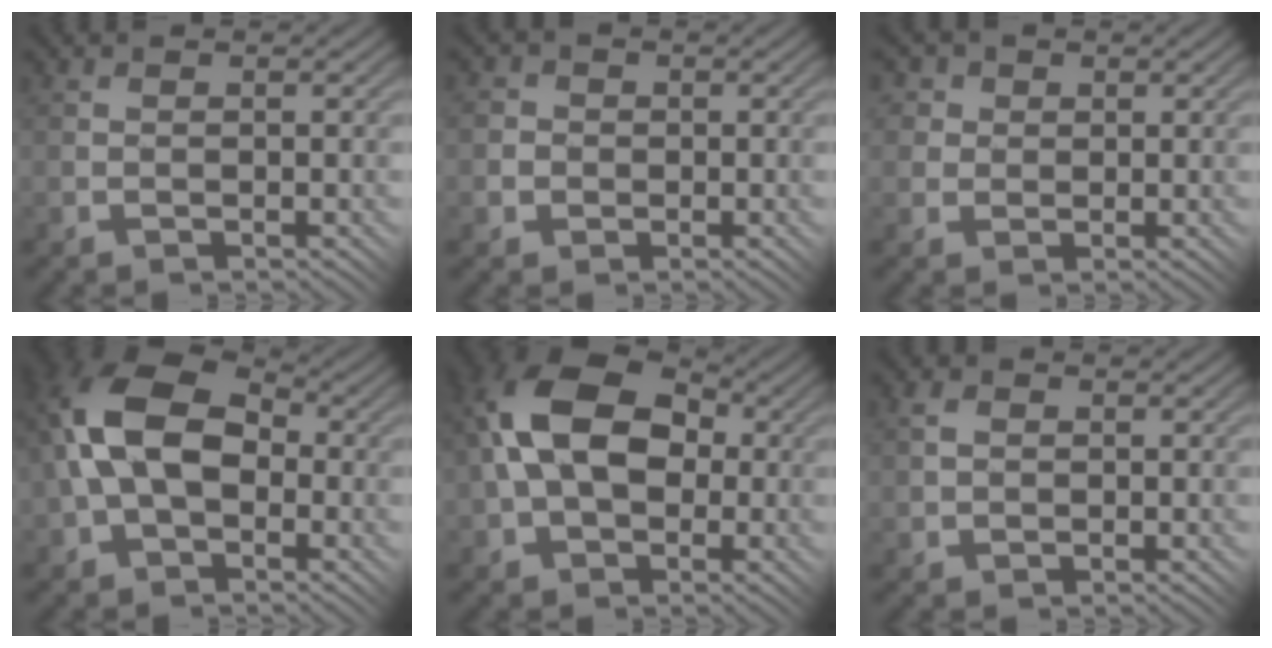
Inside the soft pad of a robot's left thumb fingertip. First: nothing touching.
{"total": 4.4, "force": [-0.1, 4.4, 0.5], "torque": [-0.016, 0.017, -0.032]}
{"total": 5.4, "force": [2.5, 4.5, 1.3], "torque": [-0.049, 0.019, 0.035]}
{"total": 12.3, "force": [0.0, 8.1, 9.2], "torque": [-0.191, 0.014, -0.013]}
{"total": 13.6, "force": [1.4, 9.2, 9.9], "torque": [-0.186, 0.014, 0.017]}
{"total": 2.1, "force": [0.7, 1.7, 1.0], "torque": [-0.024, 0.002, 0.012]}